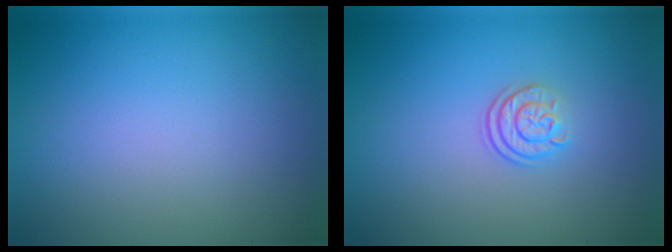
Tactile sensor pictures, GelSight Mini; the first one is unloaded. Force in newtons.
{"total": 2.4, "press": 1.8, "slide": 1.6}